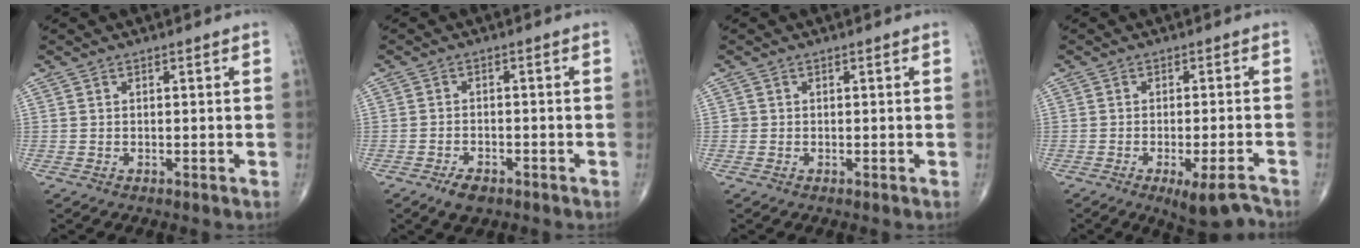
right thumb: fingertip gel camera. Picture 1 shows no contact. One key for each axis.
{"total": 3.8, "fx": -2.5, "fy": 2.0, "fz": 2.1, "tx": -0.033, "ty": 0.007, "tz": -0.039}
{"total": 0.7, "fx": -0.1, "fy": 0.7, "fz": 0.0, "tx": 0.003, "ty": 0.004, "tz": -0.002}
{"total": 6.7, "fx": -5.1, "fy": 1.2, "fz": 4.3, "tx": -0.052, "ty": 0.026, "tz": -0.075}